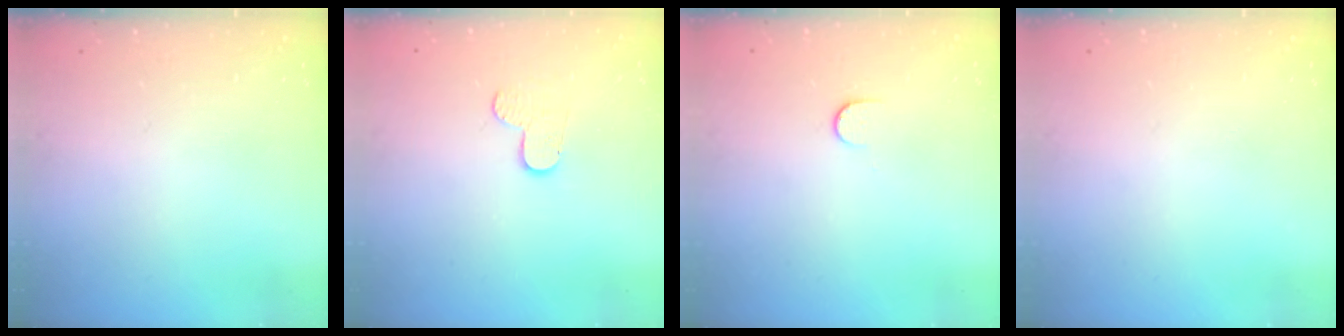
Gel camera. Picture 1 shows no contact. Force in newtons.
{"total": 3.3, "press": 3.3, "slide": 0.3}
{"total": 5.7, "press": 5.6, "slide": 0.6}
{"total": 0.0}